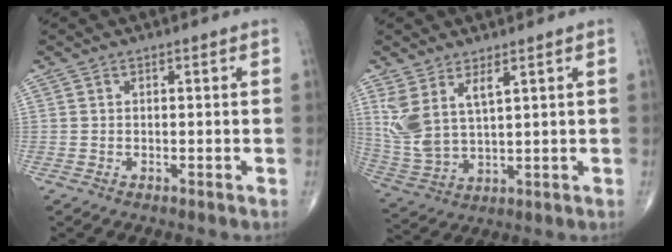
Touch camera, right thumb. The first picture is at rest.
{"total": 8.9, "force": [4.1, 3.7, 7.0], "torque": [-0.152, -0.022, 0.097]}